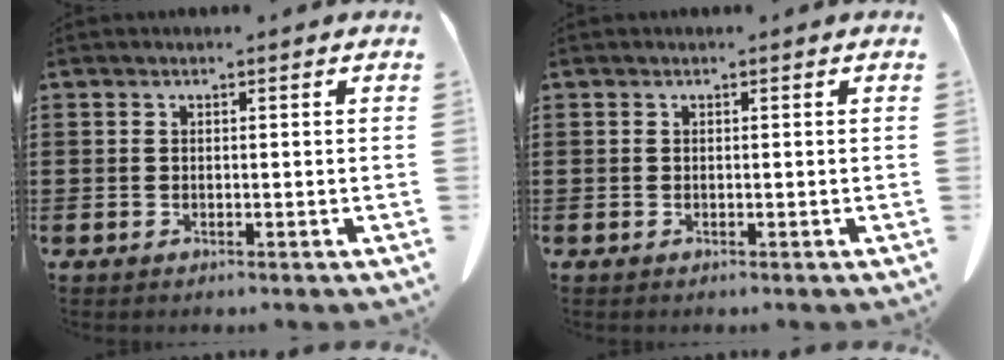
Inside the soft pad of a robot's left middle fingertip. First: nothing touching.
{"total": 0.0}